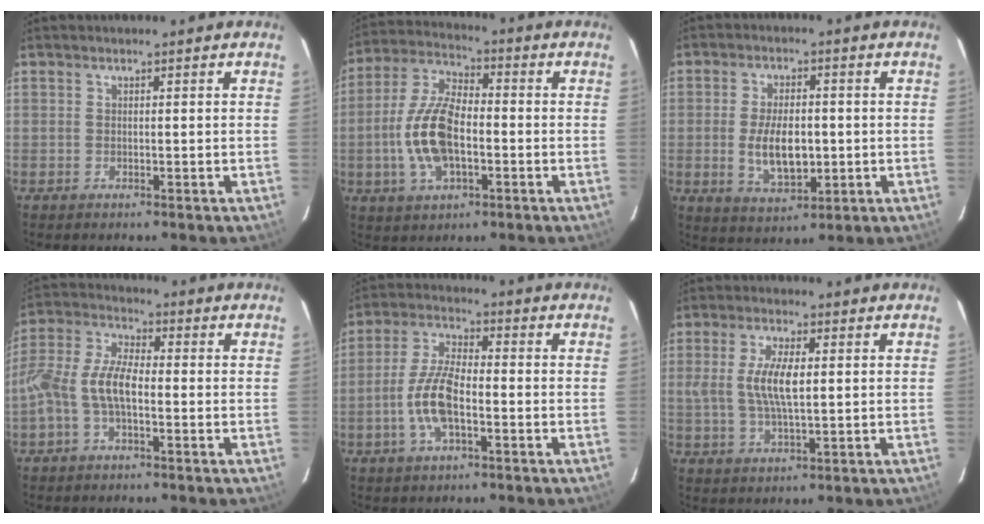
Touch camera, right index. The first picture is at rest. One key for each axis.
{"total": 13.2, "fx": -2.7, "fy": 6.3, "fz": 11.3, "tx": -0.241, "ty": 0.007, "tz": -0.051}
{"total": 9.1, "fx": -1.0, "fy": 4.5, "fz": 7.8, "tx": -0.151, "ty": -0.006, "tz": -0.012}
{"total": 8.6, "fx": -2.1, "fy": 3.7, "fz": 7.5, "tx": -0.167, "ty": 0.016, "tz": -0.043}
{"total": 9.5, "fx": -2.9, "fy": 3.5, "fz": 8.3, "tx": -0.177, "ty": 0.005, "tz": -0.058}
{"total": 7.6, "fx": 0.8, "fy": 2.5, "fz": 7.2, "tx": -0.143, "ty": 0.002, "tz": 0.018}